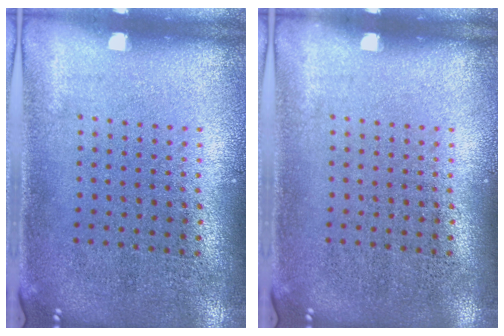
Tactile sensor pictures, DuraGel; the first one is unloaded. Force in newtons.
{"total": 0.0}